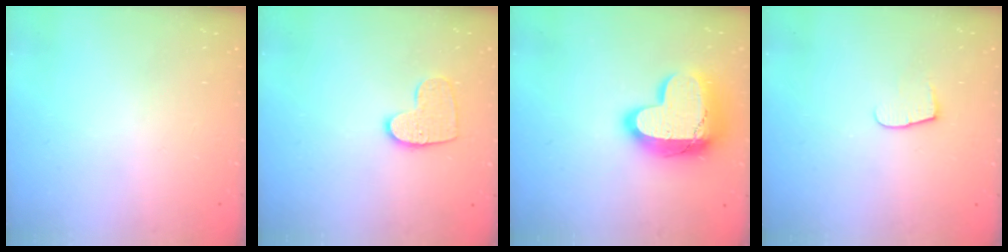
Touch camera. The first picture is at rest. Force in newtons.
{"total": 10.9, "press": 10.9, "slide": 0.5}
{"total": 24.2, "press": 24.2, "slide": 1.6}
{"total": 5.7, "press": 5.7, "slide": 0.5}